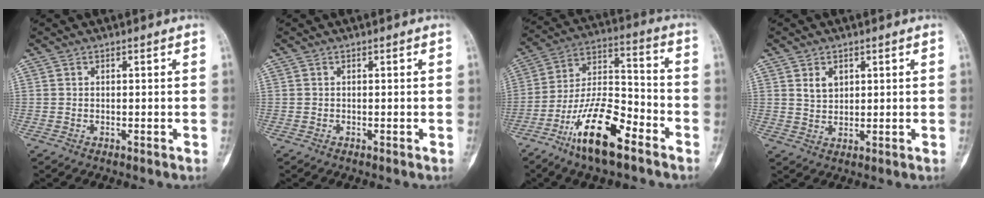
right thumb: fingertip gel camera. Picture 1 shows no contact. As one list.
[{"total": 0.0}, {"total": 16.7, "force": [-9.8, 5.8, 12.2], "torque": [-0.218, 0.070, -0.182]}, {"total": 3.4, "force": [1.5, 2.4, 1.9], "torque": [-0.019, -0.012, 0.031]}]